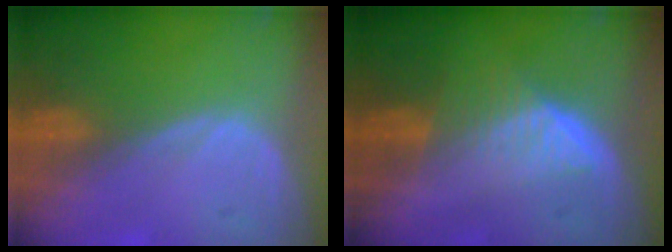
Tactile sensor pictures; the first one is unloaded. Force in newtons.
{"total": 6.5, "press": 5.7, "slide": 3.2}